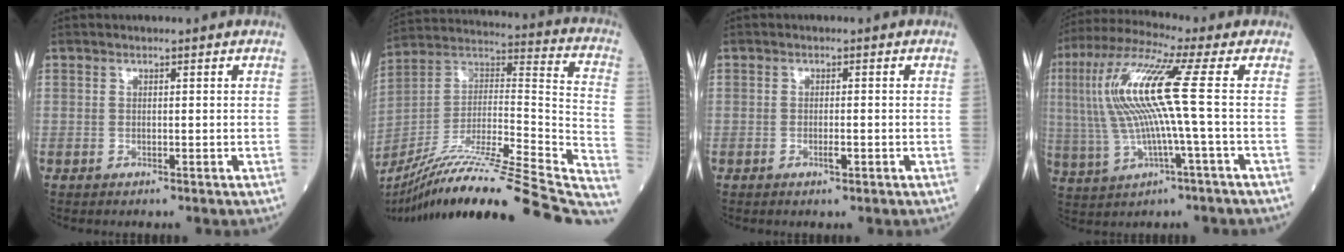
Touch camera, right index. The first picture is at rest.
{"total": 35.7, "force": [-29.3, 1.3, 20.3], "torque": [-0.246, -0.037, -0.442]}
{"total": 1.3, "force": [-0.5, 0.2, 1.1], "torque": [-0.022, -0.001, -0.007]}
{"total": 13.4, "force": [1.2, -0.2, 13.4], "torque": [-0.289, 0.018, 0.020]}